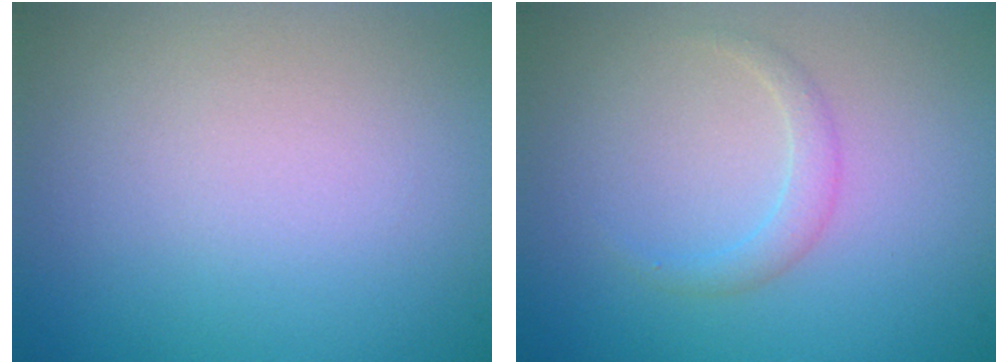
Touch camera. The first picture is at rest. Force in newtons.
{"total": 1.3, "press": 1.2, "slide": 0.2}